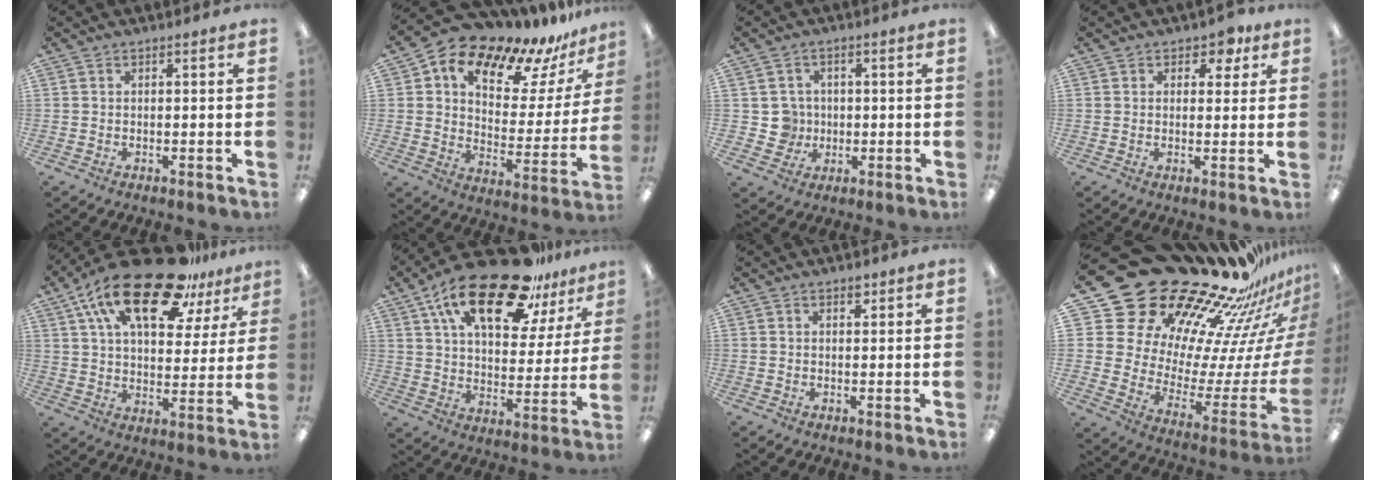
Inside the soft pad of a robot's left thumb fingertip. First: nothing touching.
{"total": 15.9, "force": [11.9, 6.9, 7.8], "torque": [-0.141, -0.084, 0.201]}
{"total": 5.5, "force": [0.1, 5.5, 0.6], "torque": [-0.011, 0.006, 0.006]}
{"total": 4.0, "force": [2.4, 2.8, 1.6], "torque": [-0.006, -0.007, 0.038]}
{"total": 22.9, "force": [14.8, 9.0, 15.0], "torque": [-0.263, -0.079, 0.250]}
{"total": 23.9, "force": [15.8, 9.4, 15.2], "torque": [-0.256, -0.088, 0.270]}
{"total": 1.5, "force": [1.1, 0.7, 0.7], "torque": [0.002, -0.006, 0.017]}
{"total": 33.2, "force": [26.6, 14.5, 13.6], "torque": [-0.149, -0.269, 0.512]}